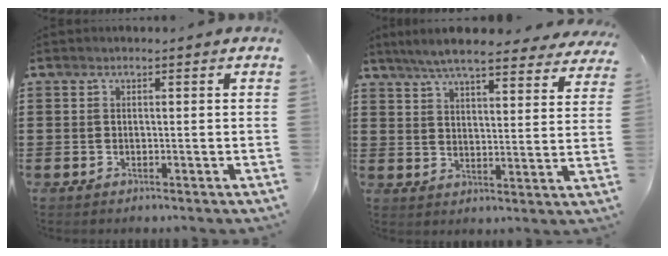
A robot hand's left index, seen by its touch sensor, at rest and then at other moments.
{"total": 7.2, "force": [6.6, 0.2, 2.9], "torque": [-0.080, -0.025, 0.119]}